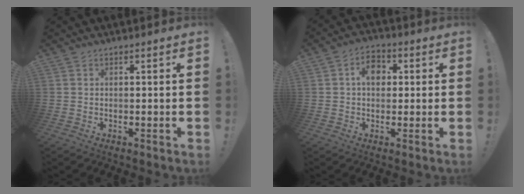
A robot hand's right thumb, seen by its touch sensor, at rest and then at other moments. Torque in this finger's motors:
{"motor_torque": [0.89, 1.17, 0.81, -0.08, -0.01]}